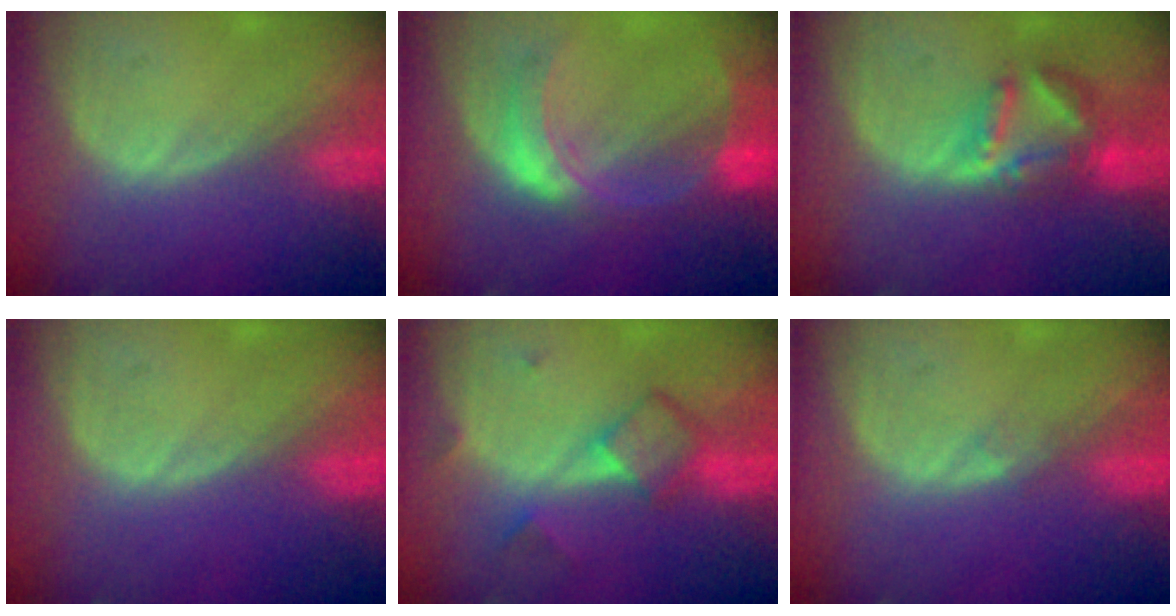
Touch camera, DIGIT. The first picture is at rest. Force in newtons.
{"total": 7.5, "press": 6.6, "slide": 3.7}
{"total": 7.1, "press": 6.2, "slide": 3.6}
{"total": 0.0}
{"total": 5.3, "press": 5.3, "slide": 0.8}
{"total": 0.8, "press": 0.8, "slide": 0.0}